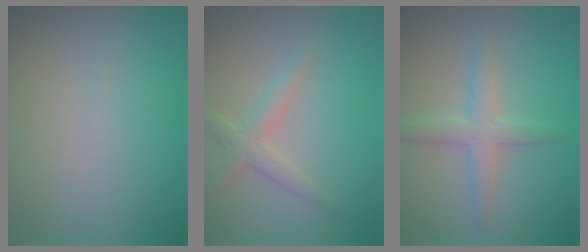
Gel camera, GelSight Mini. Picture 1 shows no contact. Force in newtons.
{"total": 2.2, "press": 2.2, "slide": 0.0}
{"total": 3.0, "press": 3.0, "slide": 0.1}